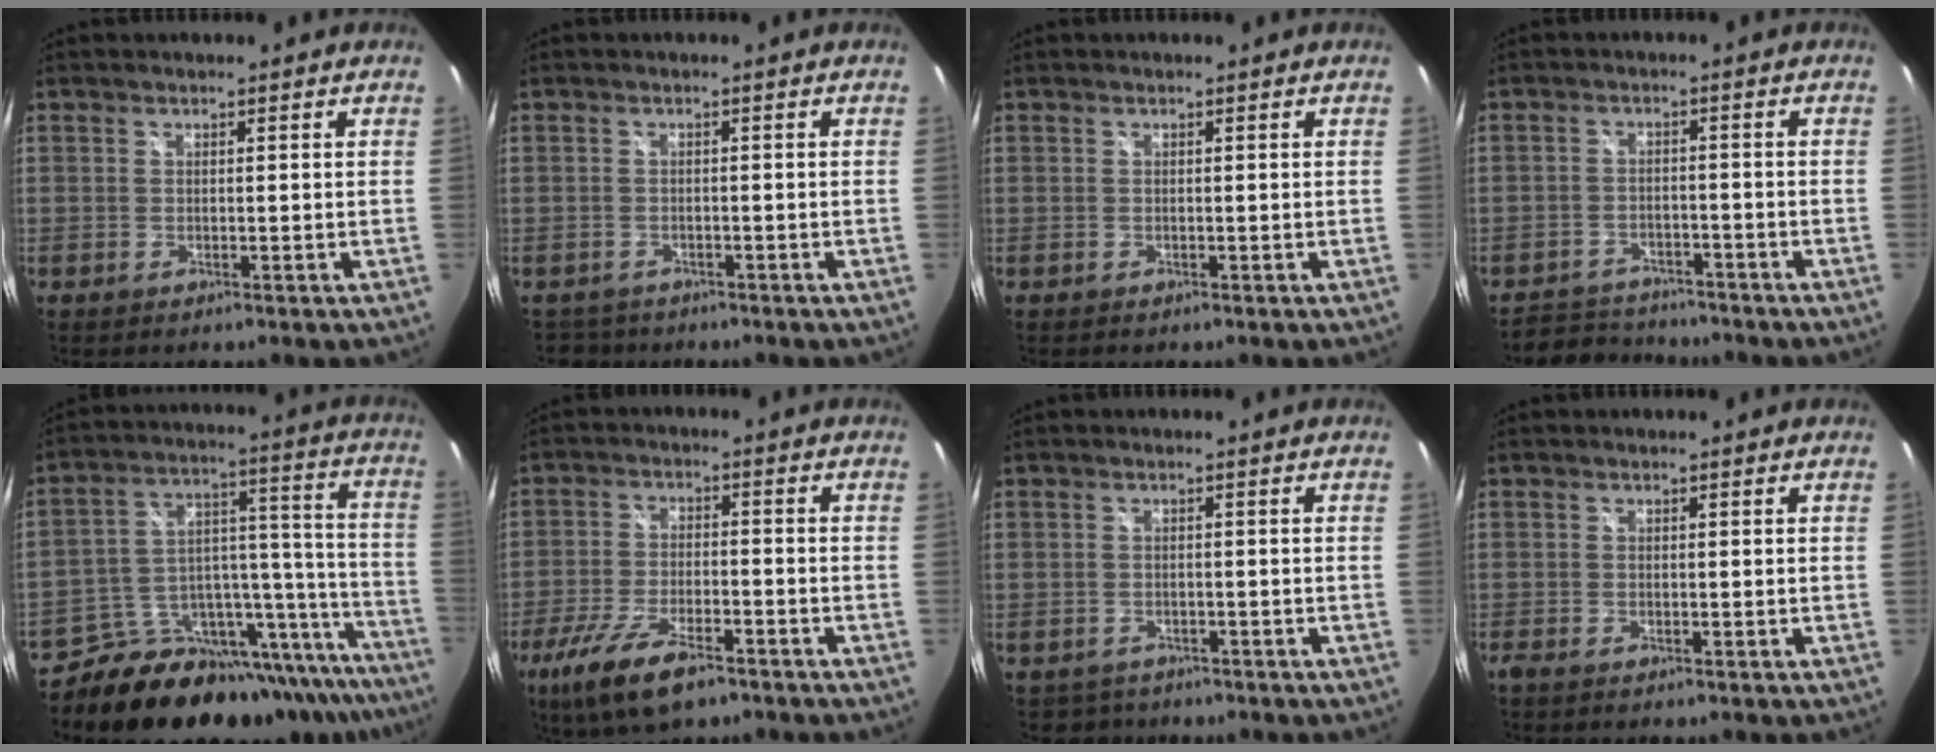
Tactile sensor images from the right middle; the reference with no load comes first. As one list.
[{"total": 3.1, "force": [-2.5, 1.9, 0.2], "torque": [-0.012, -0.002, -0.040]}, {"total": 0.0}, {"total": 7.0, "force": [-6.6, 2.4, 0.8], "torque": [-0.033, 0.013, -0.103]}, {"total": 26.5, "force": [-21.7, 10.4, 11.2], "torque": [-0.142, 0.037, -0.299]}, {"total": 12.3, "force": [-8.0, 4.2, 8.3], "torque": [-0.190, -0.031, -0.148]}, {"total": 2.8, "force": [-2.0, 2.0, 0.0], "torque": [-0.008, -0.001, -0.029]}, {"total": 0.8, "force": [-0.7, 0.1, 0.5], "torque": [-0.011, -0.003, -0.014]}]